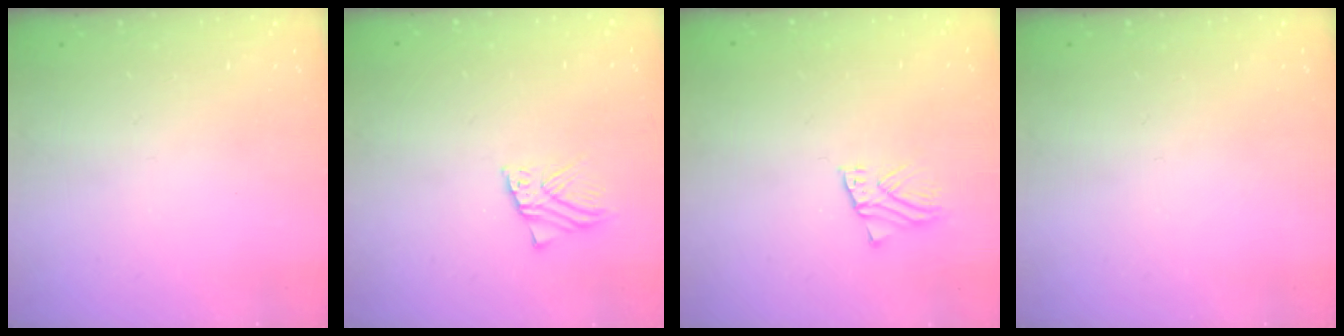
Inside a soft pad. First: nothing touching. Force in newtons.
{"total": 3.1, "press": 3.1, "slide": 0.2}
{"total": 2.2, "press": 2.2, "slide": 0.2}
{"total": 0.0}